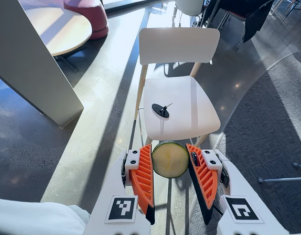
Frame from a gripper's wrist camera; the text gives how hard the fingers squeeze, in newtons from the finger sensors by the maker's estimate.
{"total": 9.3, "left": 9.2, "right": 9.3}